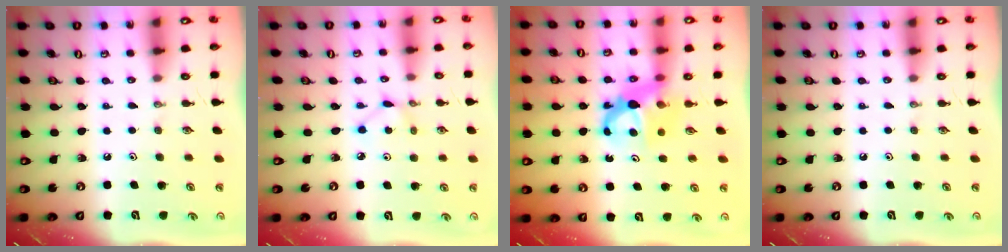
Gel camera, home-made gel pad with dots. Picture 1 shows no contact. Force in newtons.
{"total": 3.2, "press": 3.2, "slide": 0.4}
{"total": 7.3, "press": 7.3, "slide": 0.6}
{"total": 0.0}